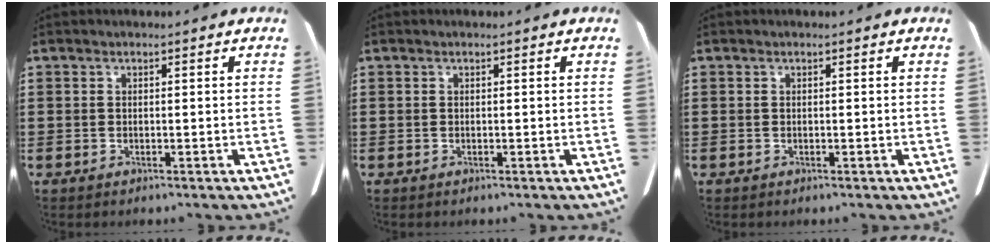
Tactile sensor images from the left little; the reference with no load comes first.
{"total": 0.0}
{"total": 0.0}